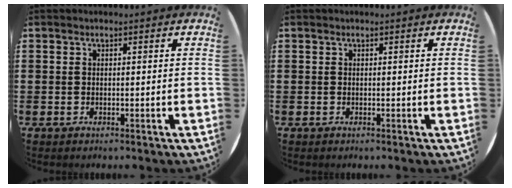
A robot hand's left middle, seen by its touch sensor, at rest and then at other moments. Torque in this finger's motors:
{"motor_torque": [-0.02, 0.02, 0.00, -0.01]}